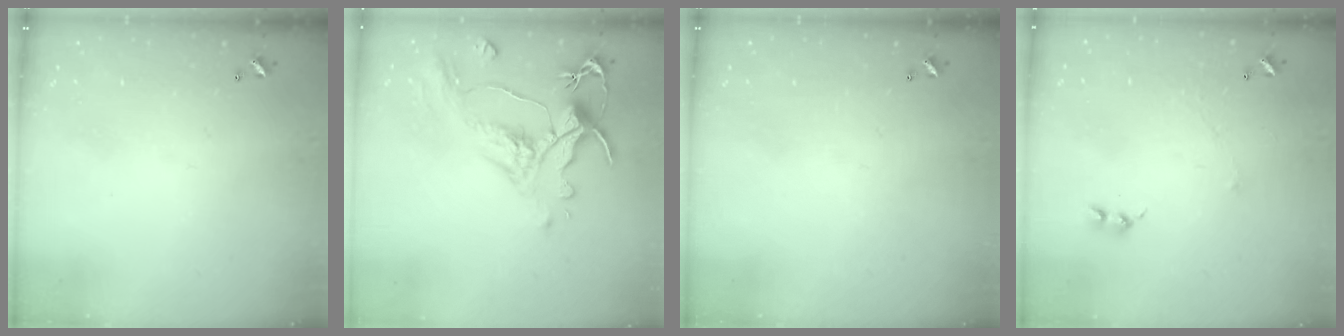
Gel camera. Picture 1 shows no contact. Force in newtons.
{"total": 1.6, "press": 0.4, "slide": 1.5}
{"total": 0.0}
{"total": 1.1, "press": 0.9, "slide": 0.6}